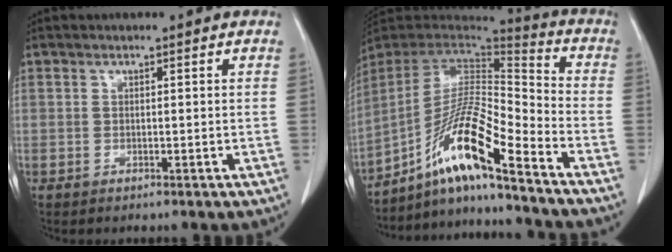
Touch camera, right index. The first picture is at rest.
{"total": 14.8, "force": [-10.0, 0.1, 10.9], "torque": [-0.198, 0.007, -0.181]}